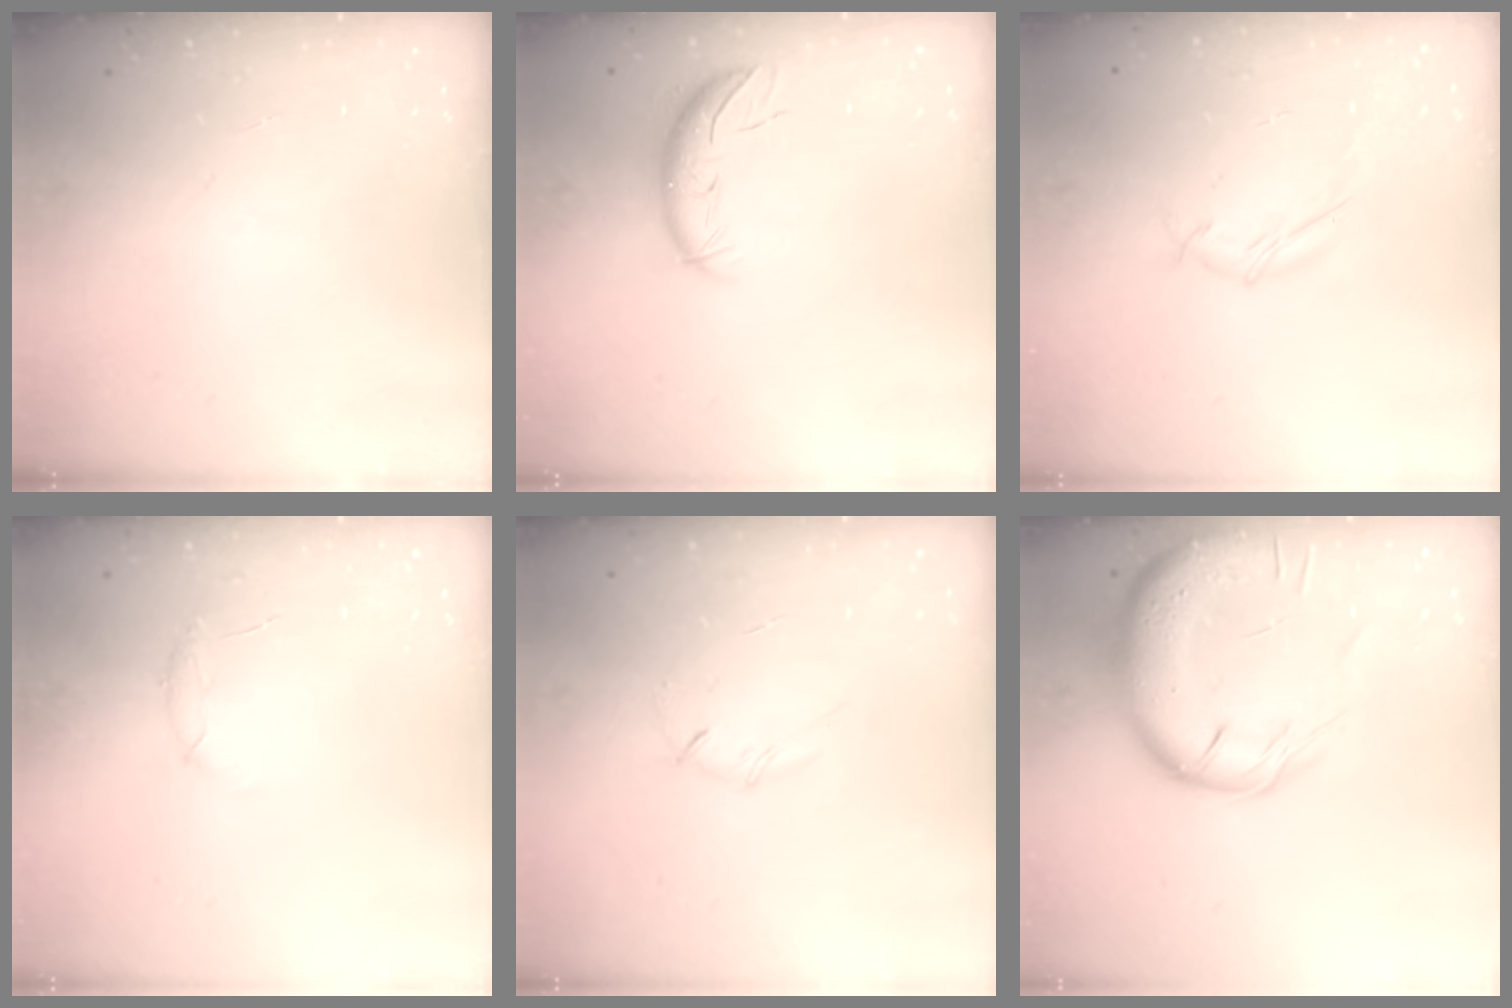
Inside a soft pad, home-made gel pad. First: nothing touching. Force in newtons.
{"total": 9.6, "press": 9.3, "slide": 2.5}
{"total": 5.6, "press": 5.6, "slide": 0.2}
{"total": 6.9, "press": 6.7, "slide": 1.8}
{"total": 4.1, "press": 4.0, "slide": 0.9}
{"total": 18.1, "press": 17.7, "slide": 3.6}